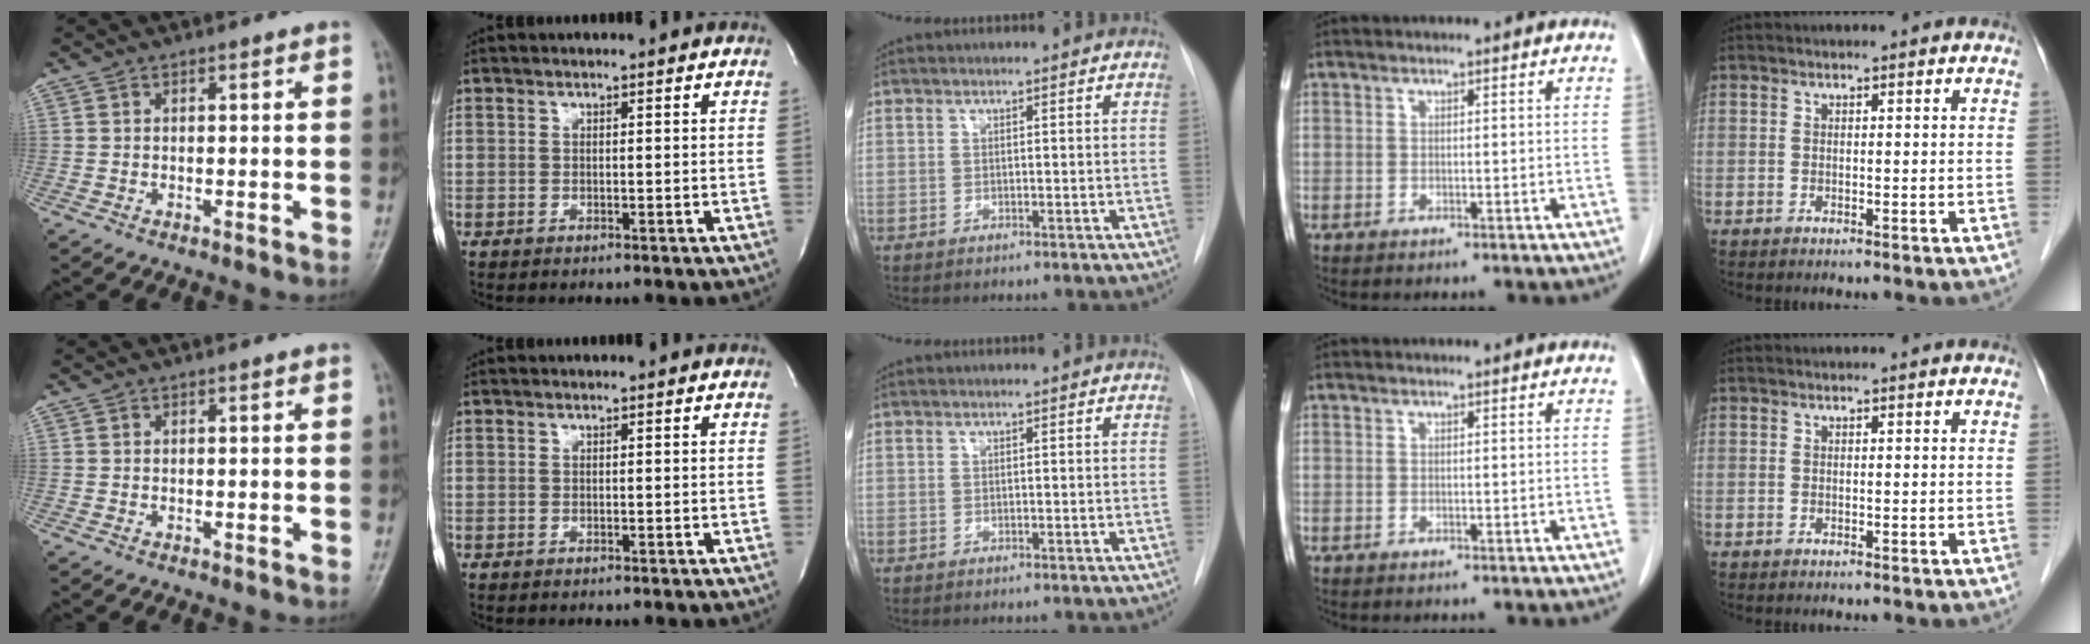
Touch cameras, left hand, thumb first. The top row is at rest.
{}